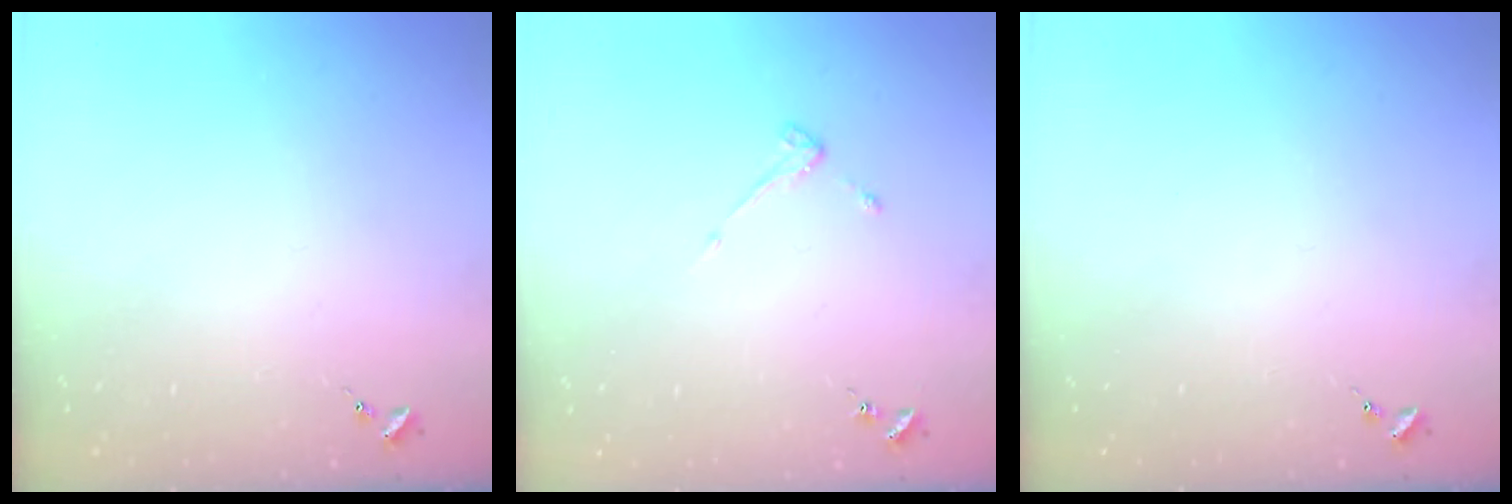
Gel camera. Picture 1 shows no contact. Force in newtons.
{"total": 3.0, "press": 3.0, "slide": 0.4}
{"total": 0.0}